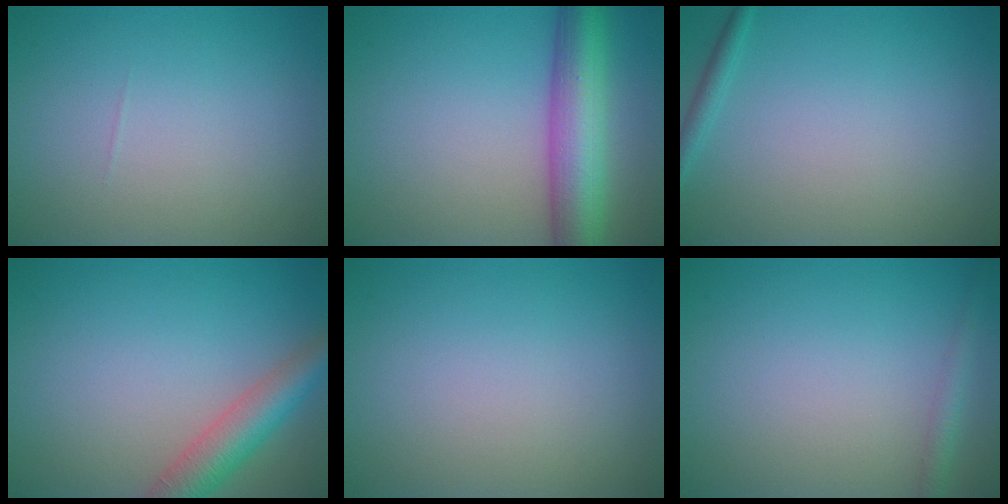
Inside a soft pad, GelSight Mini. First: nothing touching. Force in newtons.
{"total": 7.9, "press": 7.9, "slide": 0.2}
{"total": 1.2, "press": 1.1, "slide": 0.1}
{"total": 4.7, "press": 4.7, "slide": 0.3}
{"total": 0.0}
{"total": 1.5, "press": 1.5, "slide": 0.1}